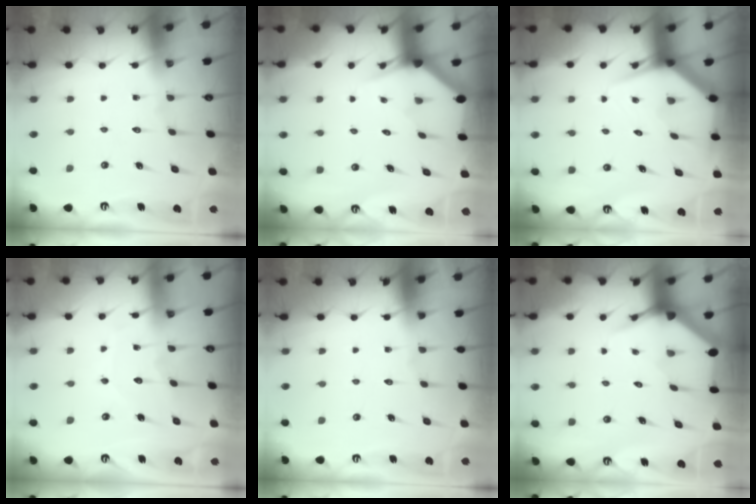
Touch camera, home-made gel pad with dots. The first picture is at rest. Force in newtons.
{"total": 2.7, "press": 2.7, "slide": 0.0}
{"total": 4.8, "press": 4.8, "slide": 0.2}
{"total": 3.9, "press": 3.9, "slide": 0.1}
{"total": 0.0}
{"total": 3.7, "press": 3.7, "slide": 0.5}